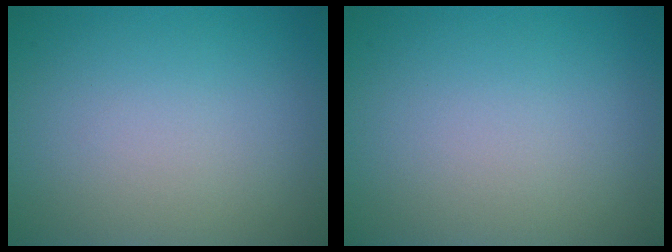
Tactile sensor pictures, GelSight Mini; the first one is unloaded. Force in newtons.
{"total": 0.0}